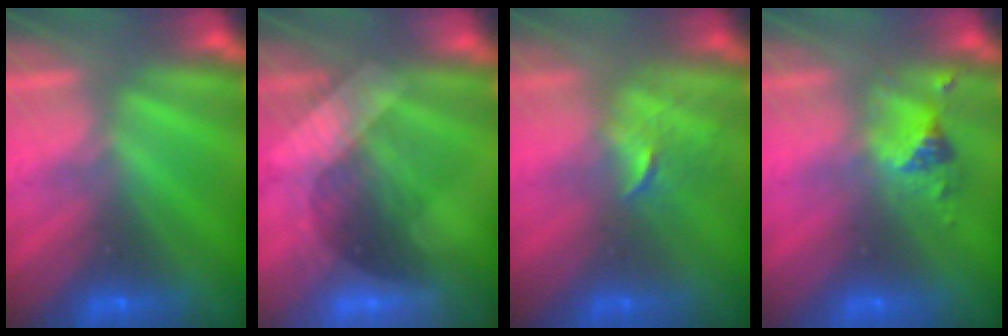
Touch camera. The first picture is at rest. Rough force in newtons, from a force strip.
{"total": 3.0}
{"total": 2.5}
{"total": 2.5}